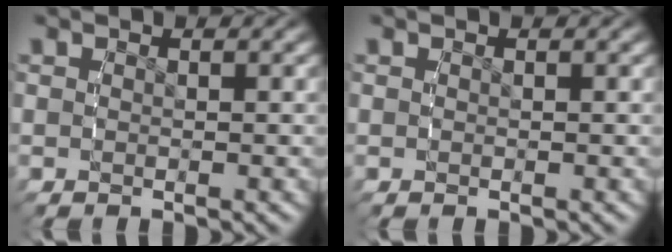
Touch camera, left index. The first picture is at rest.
{"total": 0.0}